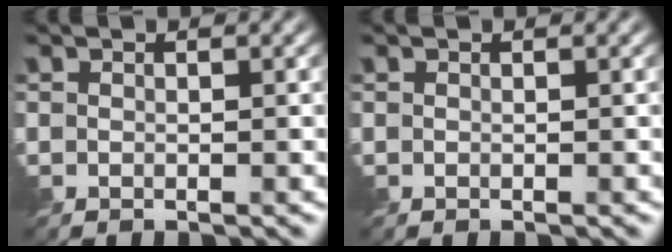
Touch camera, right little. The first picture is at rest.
{"total": 0.0}